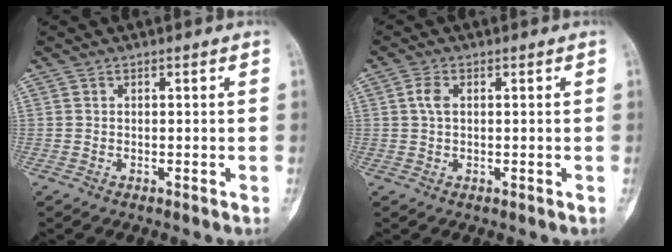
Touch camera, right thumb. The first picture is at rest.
{"total": 2.6, "force": [0.5, 1.5, 2.0], "torque": [-0.040, 0.007, 0.009]}